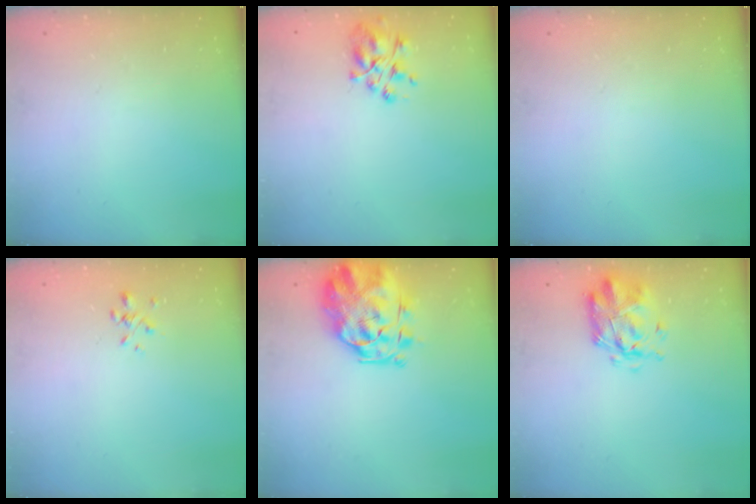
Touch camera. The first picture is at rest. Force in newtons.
{"total": 6.5, "press": 6.3, "slide": 1.6}
{"total": 0.0}
{"total": 0.0}
{"total": 3.6, "press": 3.2, "slide": 1.6}
{"total": 3.0, "press": 2.8, "slide": 1.0}